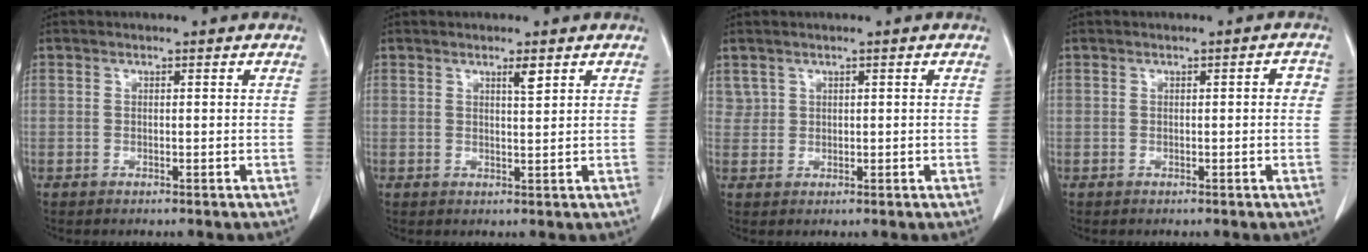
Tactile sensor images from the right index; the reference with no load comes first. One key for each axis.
{"total": 1.8, "fx": 1.1, "fy": 0.0, "fz": 1.3, "tx": -0.024, "ty": -0.004, "tz": 0.019}
{"total": 1.5, "fx": 1.0, "fy": 1.1, "fz": 0.1, "tx": 0.009, "ty": 0.004, "tz": 0.016}
{"total": 1.6, "fx": 0.1, "fy": 0.6, "fz": 1.5, "tx": -0.013, "ty": 0.005, "tz": 0.000}